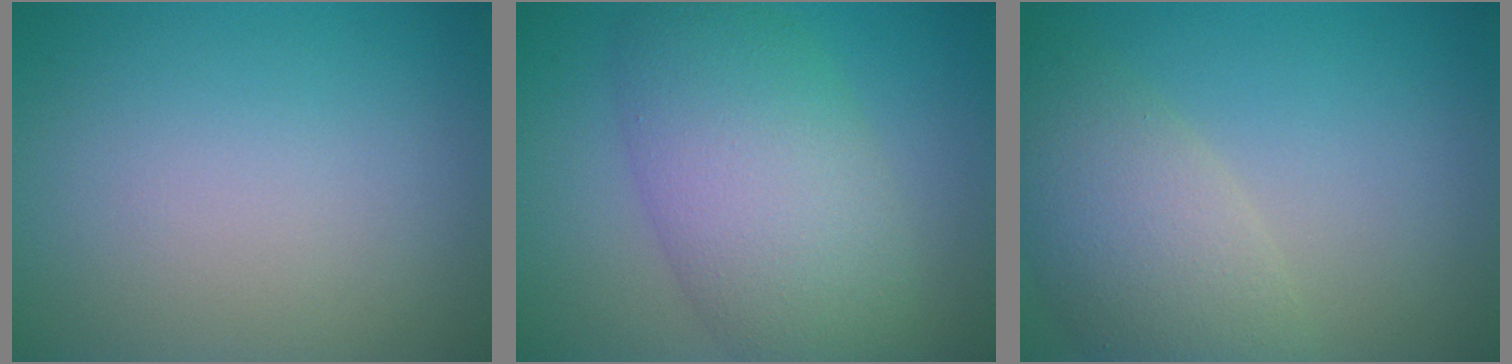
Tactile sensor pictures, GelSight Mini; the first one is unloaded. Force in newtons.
{"total": 8.6, "press": 8.6, "slide": 0.2}
{"total": 6.1, "press": 6.1, "slide": 0.6}